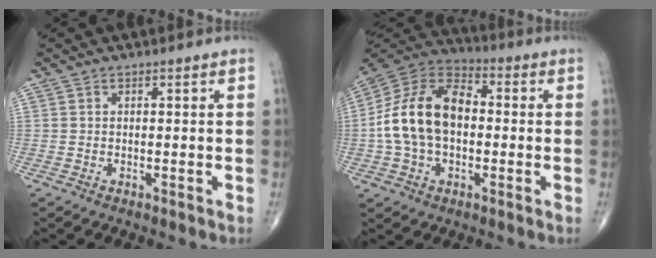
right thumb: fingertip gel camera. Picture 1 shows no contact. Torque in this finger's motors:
{"motor_torque": [1.33, 1.72, 0.54, -0.36, 0.55]}